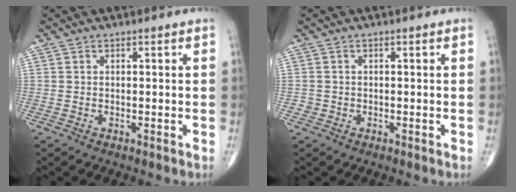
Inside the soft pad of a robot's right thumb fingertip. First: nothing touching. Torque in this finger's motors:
{"motor_torque": [0.19, 0.06, 0.34, 0.16, -0.01]}